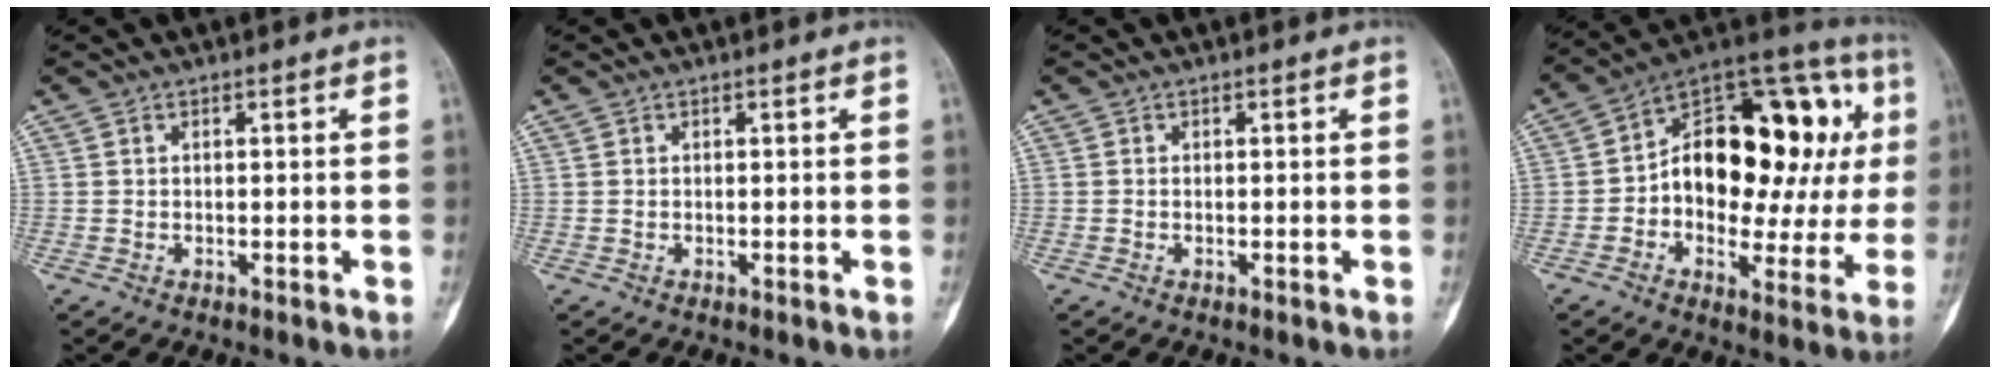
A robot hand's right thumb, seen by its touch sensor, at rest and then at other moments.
{"total": 0.0}
{"total": 0.0}
{"total": 26.3, "force": [3.3, 14.3, 21.8], "torque": [-0.270, 0.046, 0.044]}